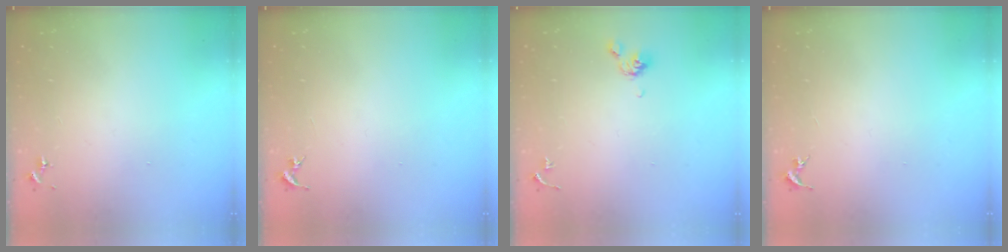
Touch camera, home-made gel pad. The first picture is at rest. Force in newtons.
{"total": 0.0}
{"total": 6.1, "press": 5.9, "slide": 1.3}
{"total": 0.0}